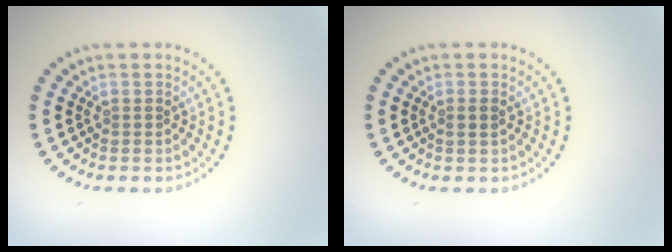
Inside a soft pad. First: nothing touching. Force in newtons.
{"total": 0.9, "press": 0.8, "slide": 0.4}